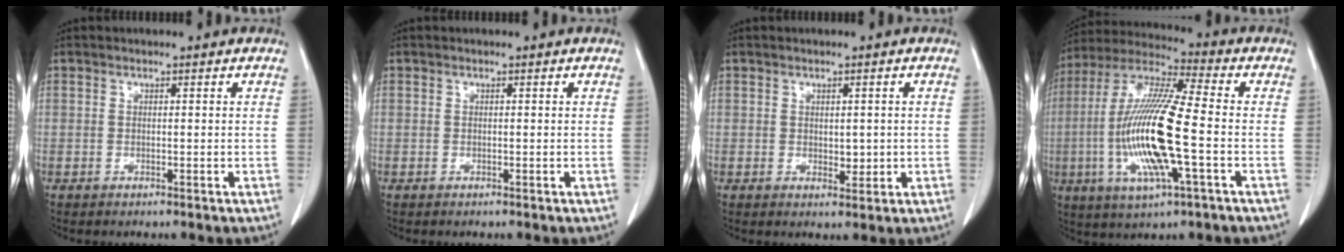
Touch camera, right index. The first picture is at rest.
{"total": 0.0}
{"total": 2.2, "force": [0.2, 1.3, 1.7], "torque": [-0.018, -0.002, 0.011]}
{"total": 17.3, "force": [-3.3, 1.8, 16.9], "torque": [-0.352, -0.010, -0.061]}